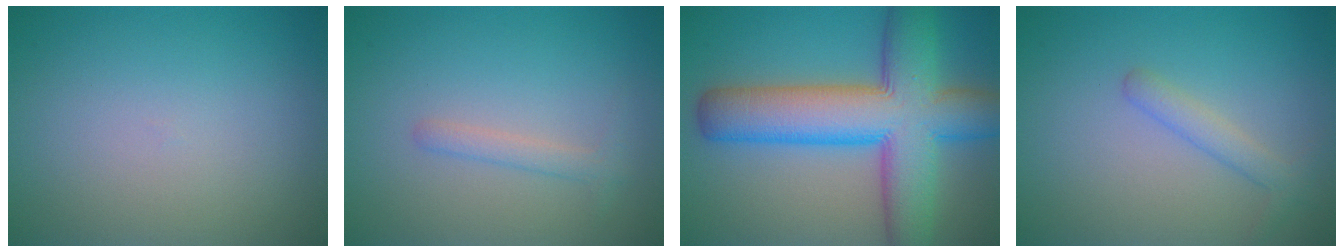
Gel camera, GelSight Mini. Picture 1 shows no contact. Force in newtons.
{"total": 1.4, "press": 1.4, "slide": 0.0}
{"total": 11.8, "press": 11.8, "slide": 0.4}
{"total": 1.9, "press": 1.9, "slide": 0.0}